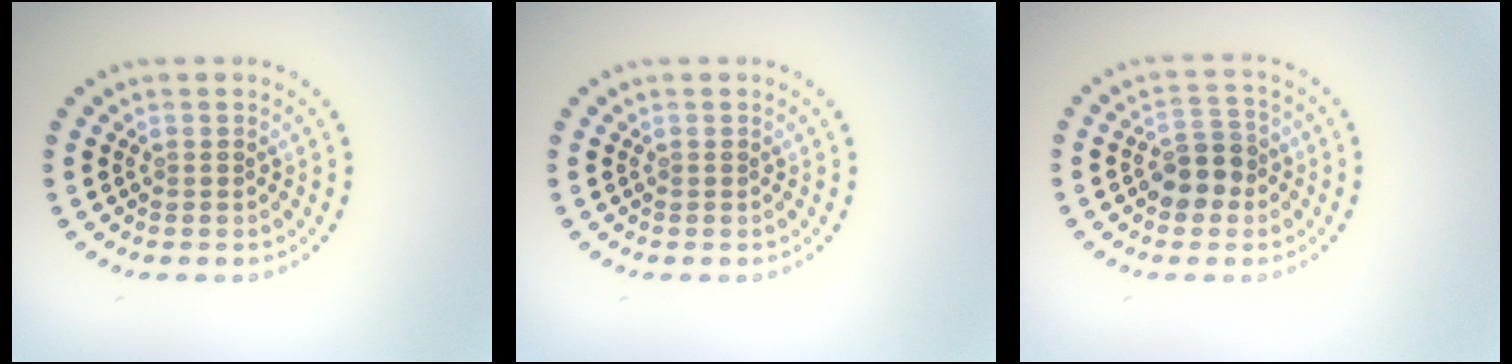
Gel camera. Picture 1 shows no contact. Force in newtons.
{"total": 0.0}
{"total": 3.1, "press": 2.9, "slide": 0.9}